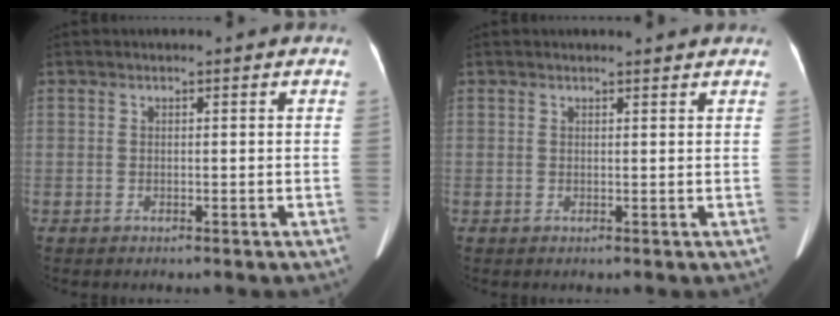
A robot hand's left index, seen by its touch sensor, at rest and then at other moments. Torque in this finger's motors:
{"motor_torque": [0.11, 0.17, -0.05, -0.01]}